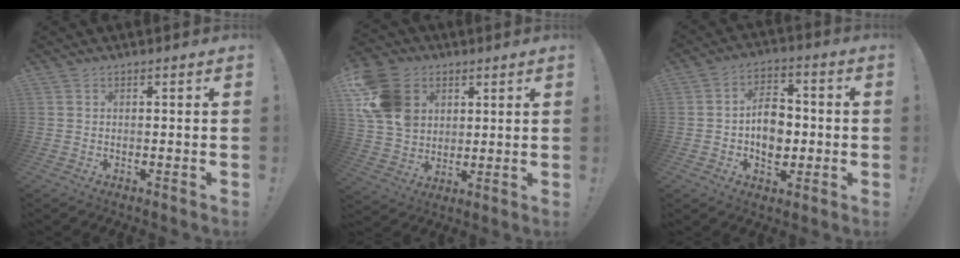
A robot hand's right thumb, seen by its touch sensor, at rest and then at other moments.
{"total": 16.5, "force": [5.6, 13.1, 8.4], "torque": [-0.159, -0.014, 0.115]}
{"total": 10.5, "force": [-0.9, 7.9, 6.8], "torque": [-0.098, 0.006, -0.012]}